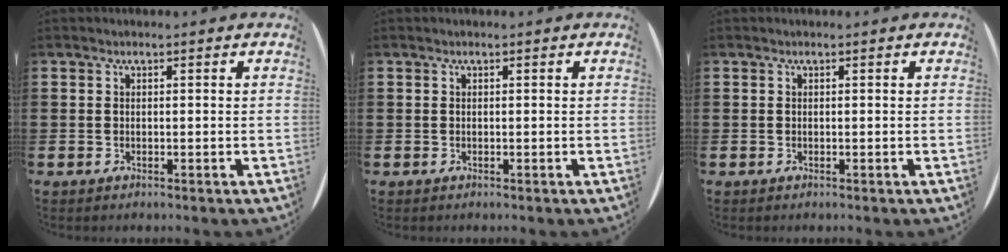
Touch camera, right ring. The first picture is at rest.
{"total": 0.0}
{"total": 0.0}